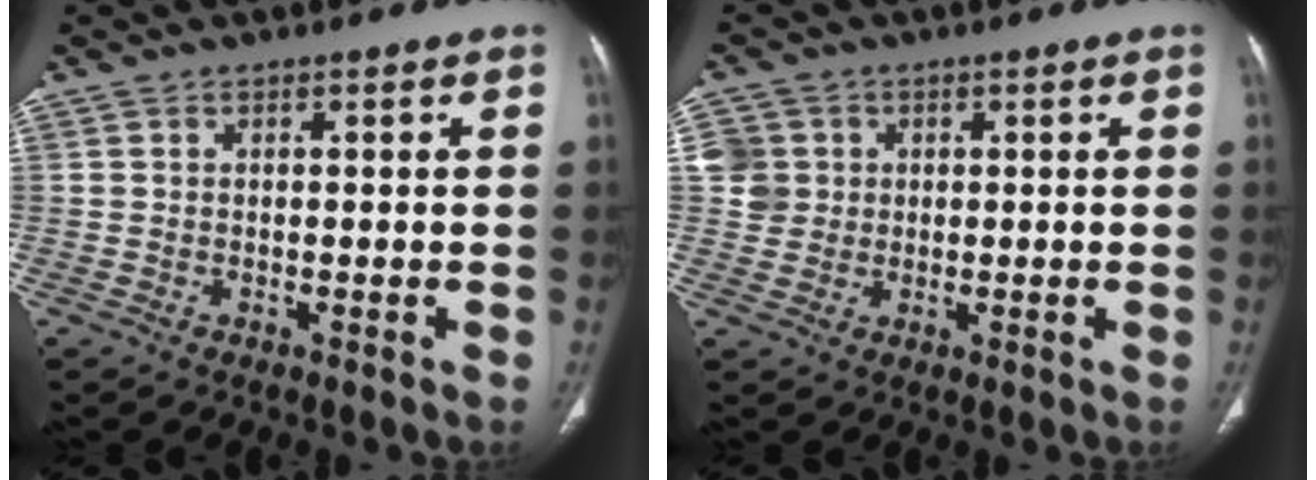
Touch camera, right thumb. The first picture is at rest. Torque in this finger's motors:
{"motor_torque": [0.43, 0.38, 0.31, 0.16, -0.01]}